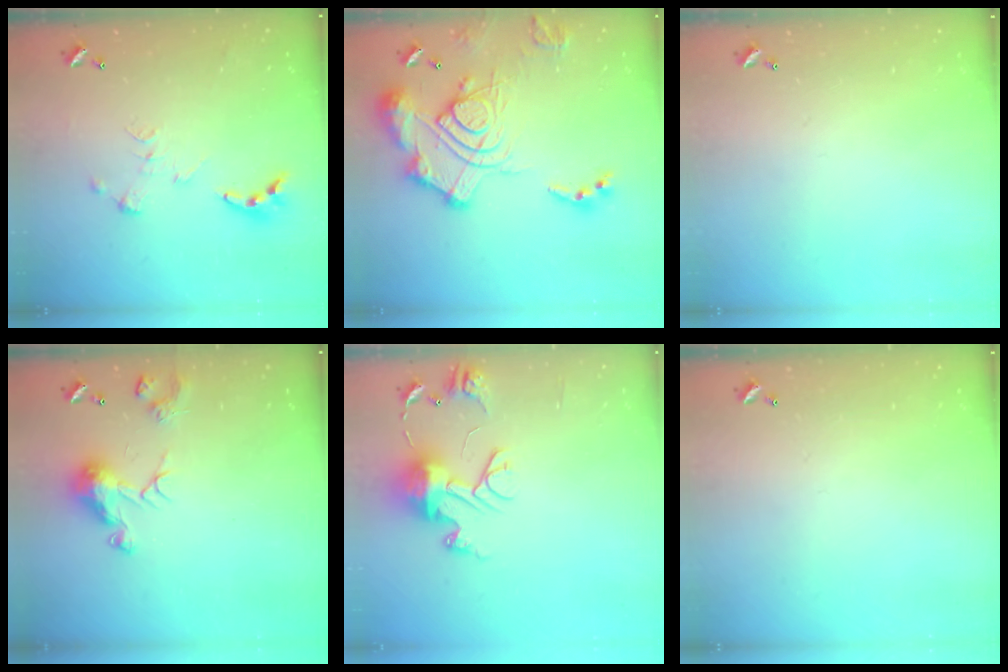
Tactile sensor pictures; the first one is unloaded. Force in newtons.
{"total": 20.2, "press": 20.0, "slide": 2.4}
{"total": 0.0}
{"total": 7.8, "press": 7.7, "slide": 0.7}
{"total": 12.0, "press": 11.9, "slide": 1.2}
{"total": 0.0}